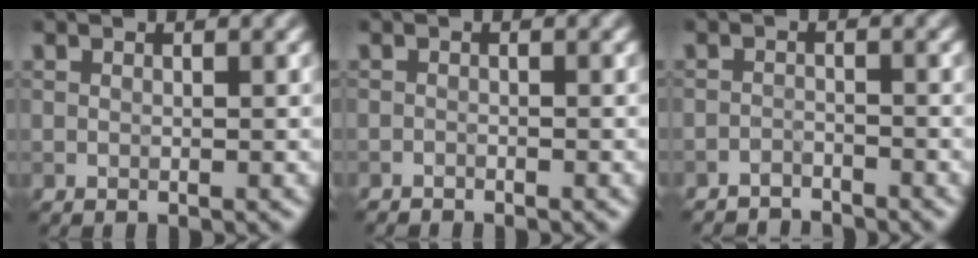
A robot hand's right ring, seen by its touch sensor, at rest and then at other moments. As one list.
[{"total": 0.8, "force": [-0.8, 0.1, 0.0], "torque": [0.003, -0.002, -0.017]}, {"total": 2.4, "force": [-2.3, 0.4, 0.2], "torque": [0.002, -0.002, -0.044]}]